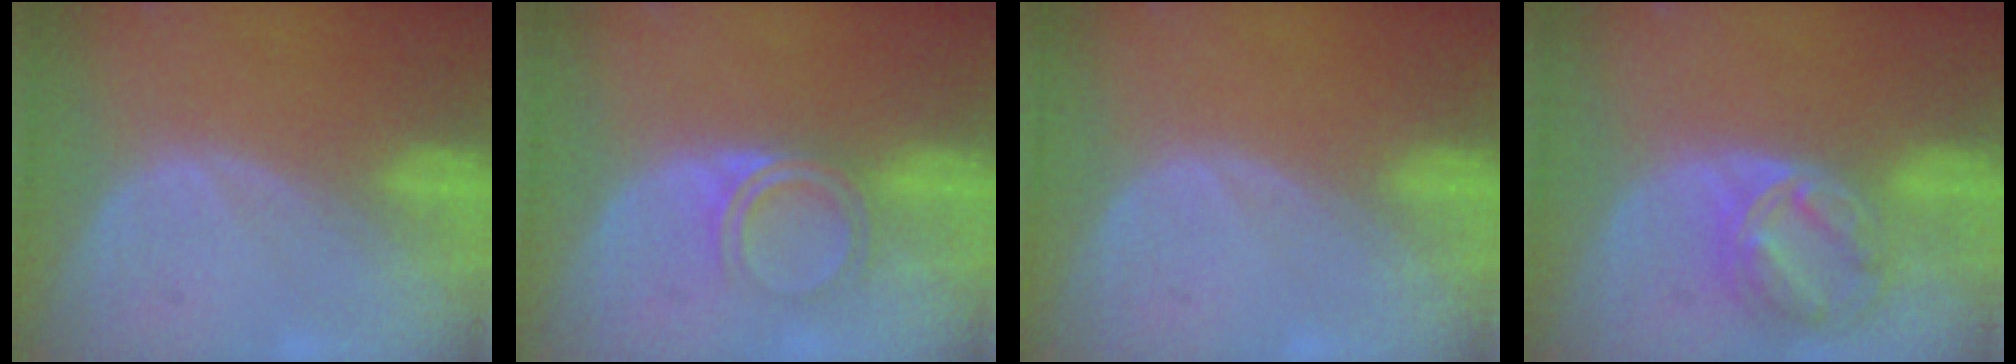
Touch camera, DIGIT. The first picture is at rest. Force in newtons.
{"total": 4.7, "press": 4.2, "slide": 2.1}
{"total": 0.0}
{"total": 8.3, "press": 7.1, "slide": 4.2}